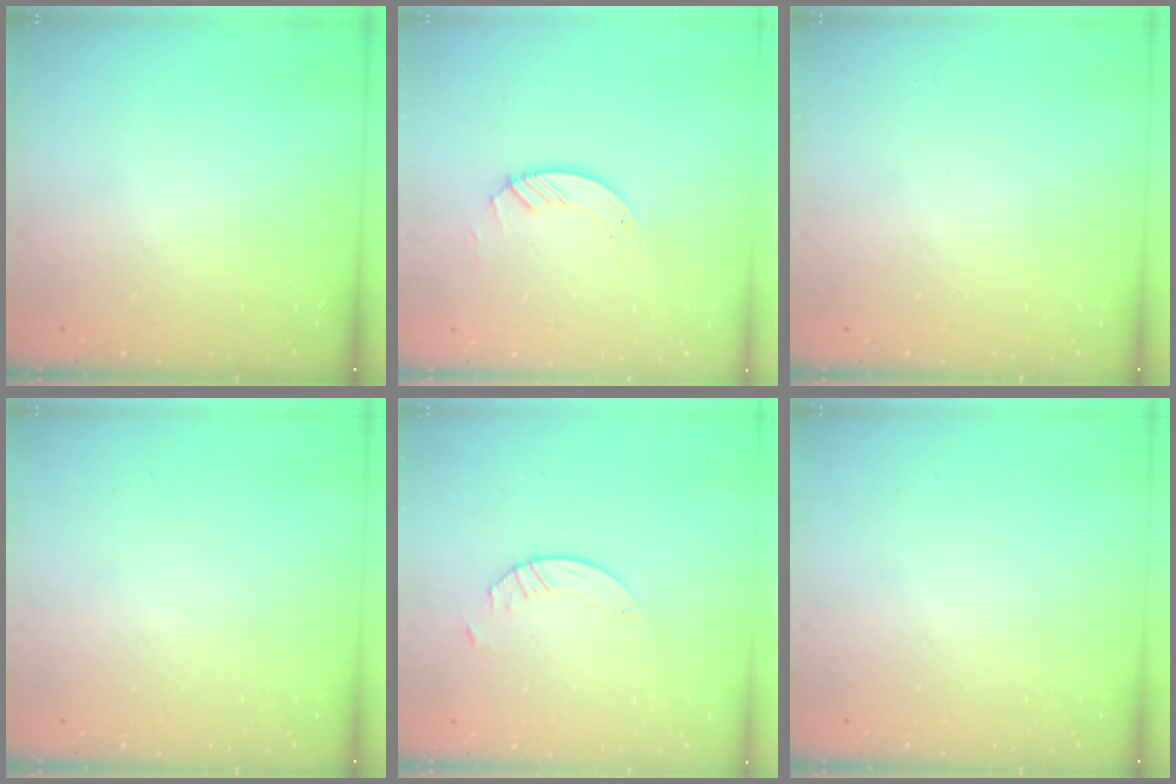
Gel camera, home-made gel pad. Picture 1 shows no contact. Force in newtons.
{"total": 3.3, "press": 3.3, "slide": 0.1}
{"total": 0.0}
{"total": 0.0}
{"total": 2.9, "press": 2.9, "slide": 0.3}
{"total": 0.0}